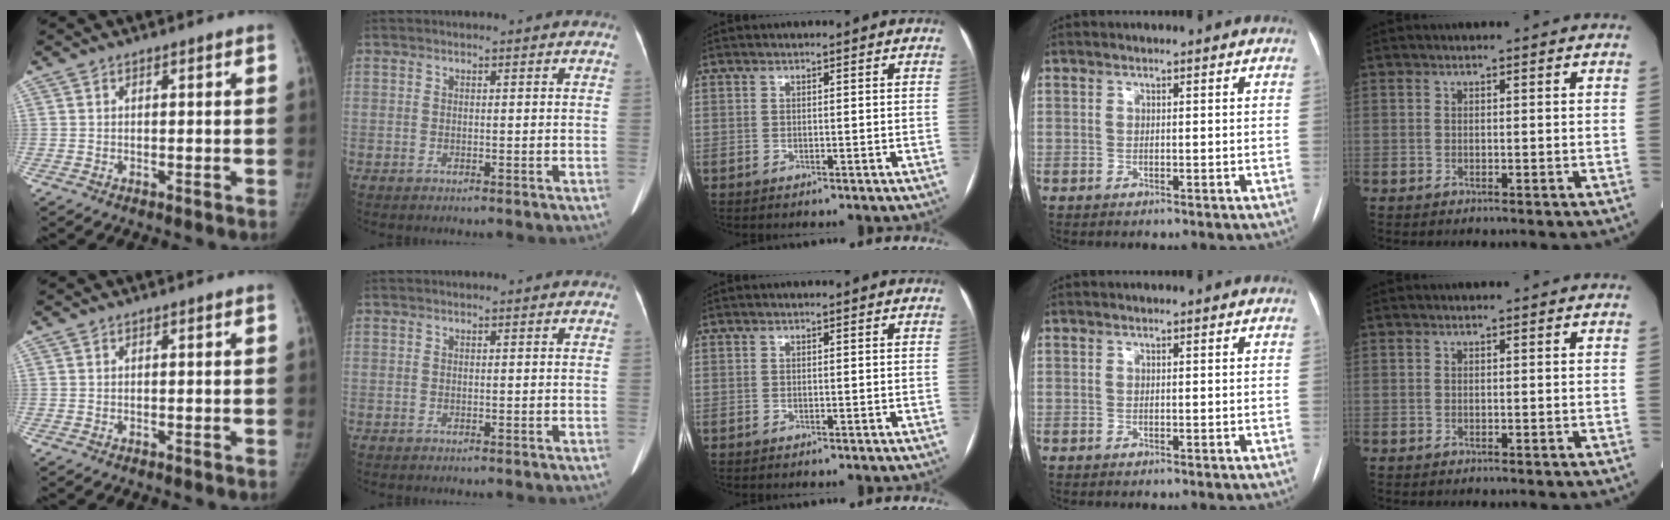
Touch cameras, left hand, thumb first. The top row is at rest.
{}